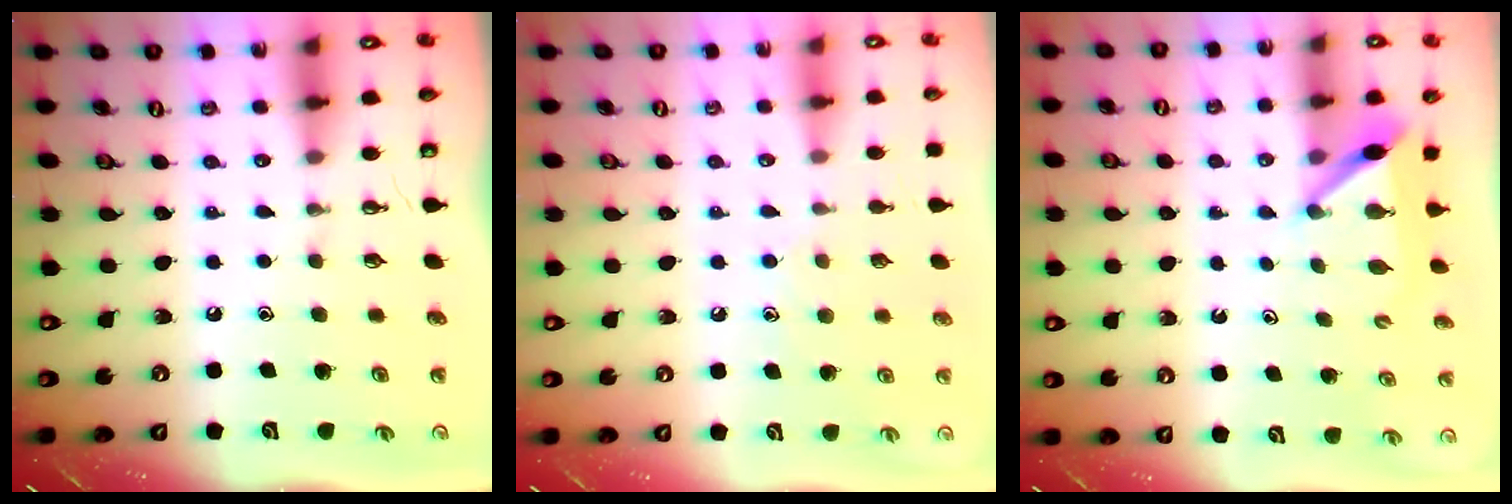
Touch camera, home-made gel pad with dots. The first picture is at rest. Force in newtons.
{"total": 8.7, "press": 8.7, "slide": 0.8}
{"total": 6.0, "press": 6.0, "slide": 0.4}